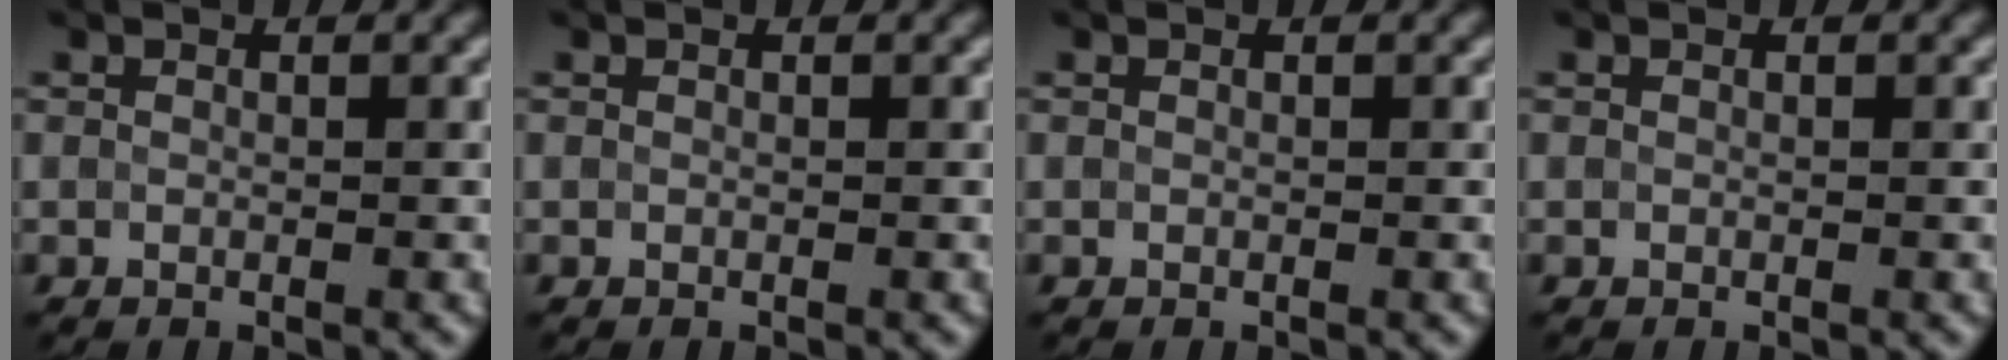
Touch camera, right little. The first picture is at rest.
{"total": 0.0}
{"total": 0.0}
{"total": 0.0}